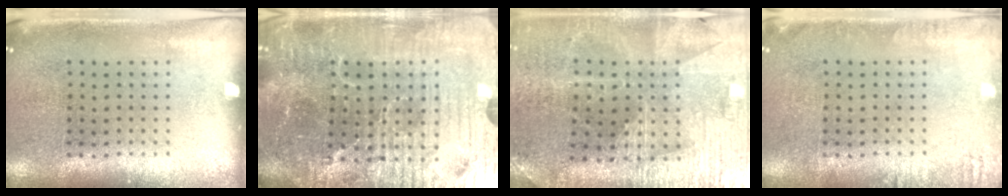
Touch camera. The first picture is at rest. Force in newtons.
{"total": 6.4, "press": 6.0, "slide": 2.3}
{"total": 2.3, "press": 2.3, "slide": 0.5}
{"total": 1.4, "press": 1.3, "slide": 0.2}